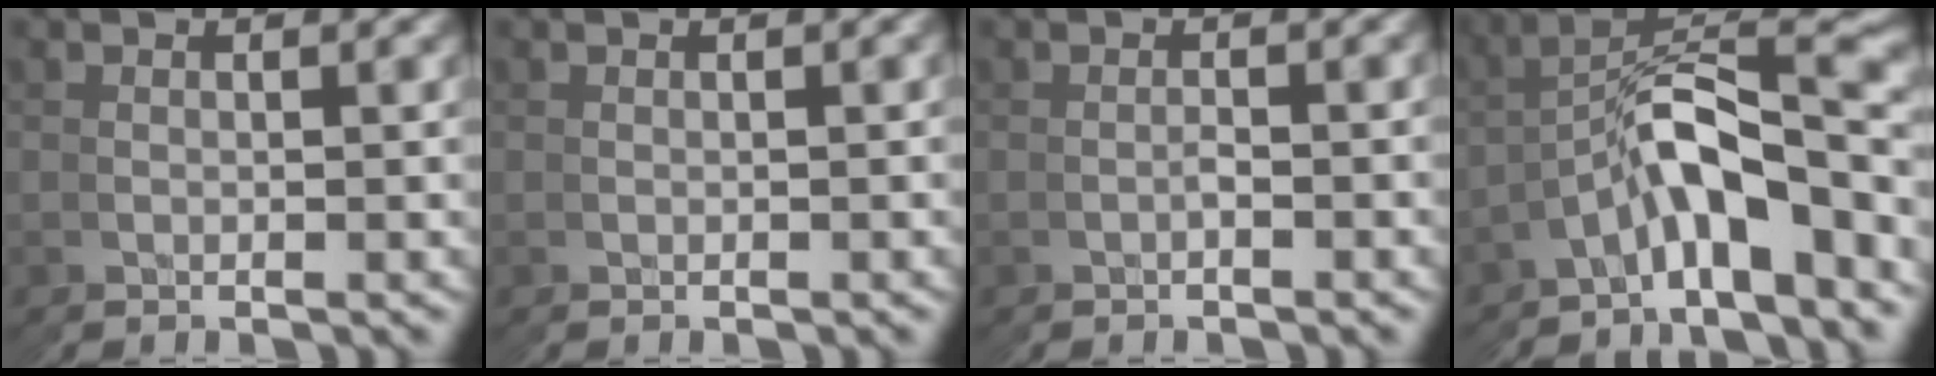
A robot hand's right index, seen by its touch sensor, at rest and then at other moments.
{"total": 0.0}
{"total": 0.7, "force": [-0.6, 0.2, 0.1], "torque": [-0.002, -0.002, -0.011]}
{"total": 8.1, "force": [-1.9, 4.2, 6.7], "torque": [-0.103, -0.001, -0.019]}